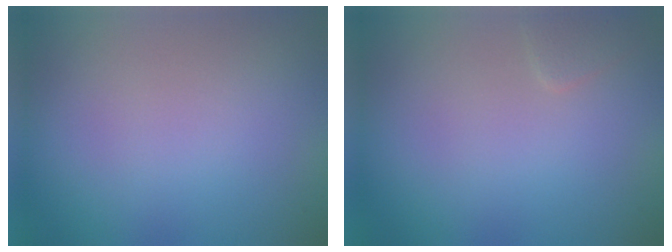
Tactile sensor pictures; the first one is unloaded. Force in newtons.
{"total": 0.9, "press": 0.9, "slide": 0.1}